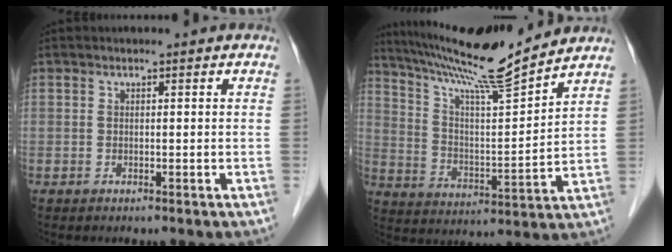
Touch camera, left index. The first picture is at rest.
{"total": 15.3, "force": [13.7, -1.2, 6.6], "torque": [-0.125, -0.002, 0.236]}